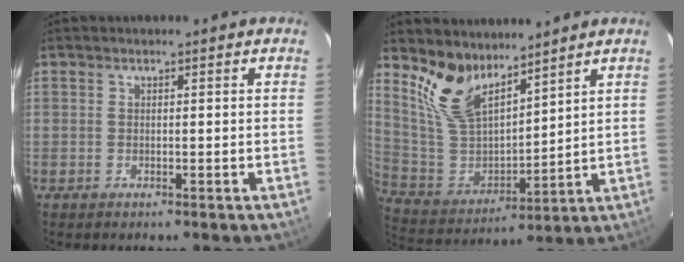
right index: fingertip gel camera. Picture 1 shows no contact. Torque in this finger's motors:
{"motor_torque": [0.24, 0.47, 0.50, 0.11]}